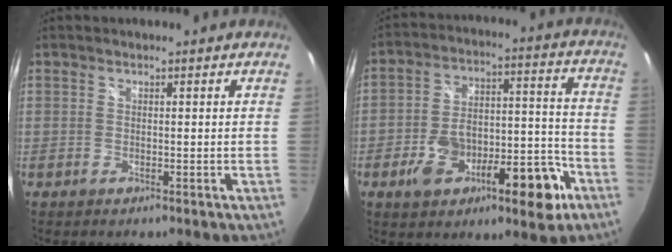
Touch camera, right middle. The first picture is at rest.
{"total": 17.0, "force": [-8.8, 7.1, 12.8], "torque": [-0.211, 0.014, -0.128]}